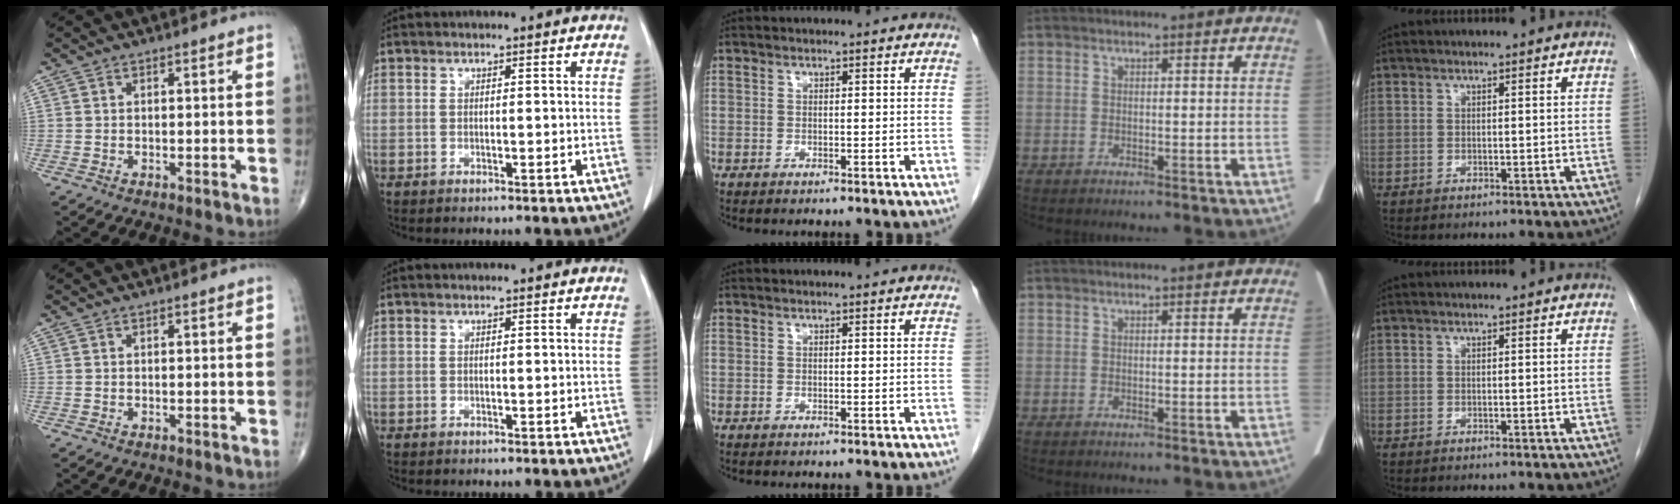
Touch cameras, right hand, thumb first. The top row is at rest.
{}